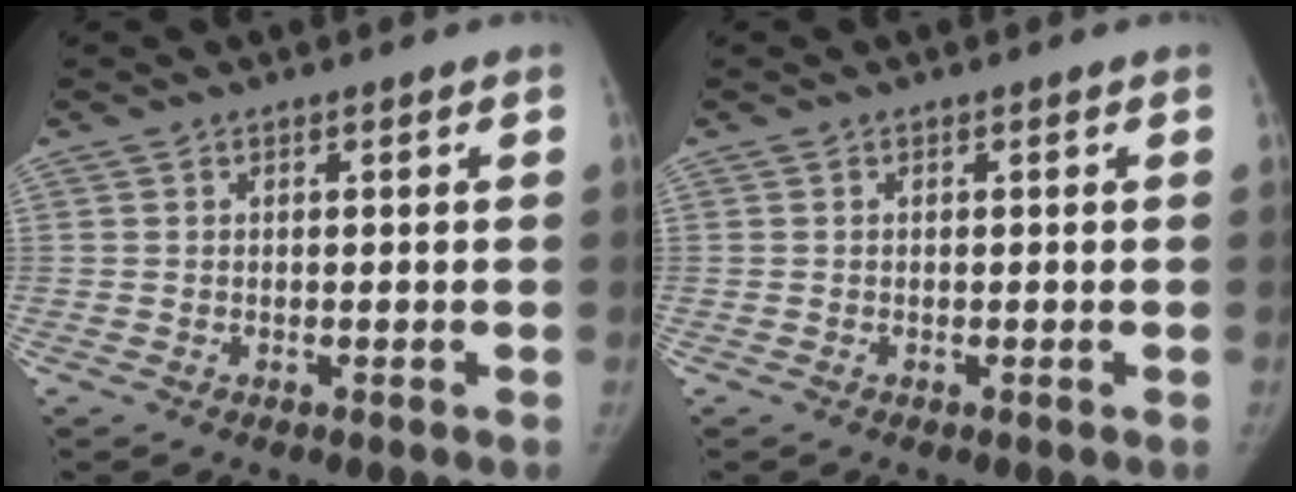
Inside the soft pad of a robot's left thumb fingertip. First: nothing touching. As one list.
[{"total": 0.0}]